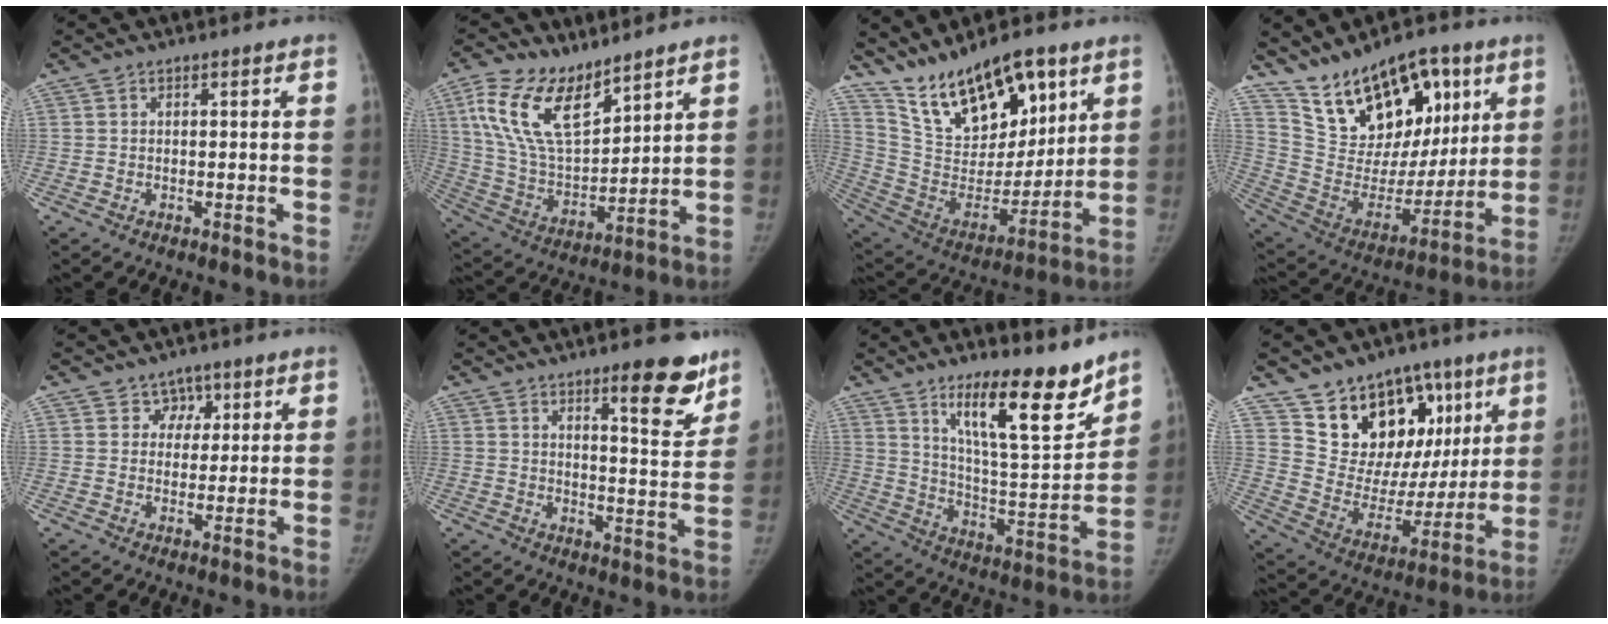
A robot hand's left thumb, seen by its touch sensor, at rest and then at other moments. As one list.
[{"total": 17.3, "force": [10.6, 8.1, 11.1], "torque": [-0.187, -0.049, 0.216]}, {"total": 21.5, "force": [14.0, 9.4, 13.3], "torque": [-0.183, -0.065, 0.260]}, {"total": 21.9, "force": [12.9, 11.9, 13.1], "torque": [-0.169, -0.049, 0.234]}, {"total": 3.7, "force": [1.8, 3.2, 0.6], "torque": [0.021, -0.005, 0.022]}, {"total": 11.5, "force": [7.6, 2.9, 8.1], "torque": [-0.075, -0.053, 0.106]}, {"total": 18.0, "force": [12.6, 4.1, 12.2], "torque": [-0.156, -0.092, 0.213]}, {"total": 21.0, "force": [11.0, 14.0, 11.1], "torque": [-0.100, -0.032, 0.188]}]